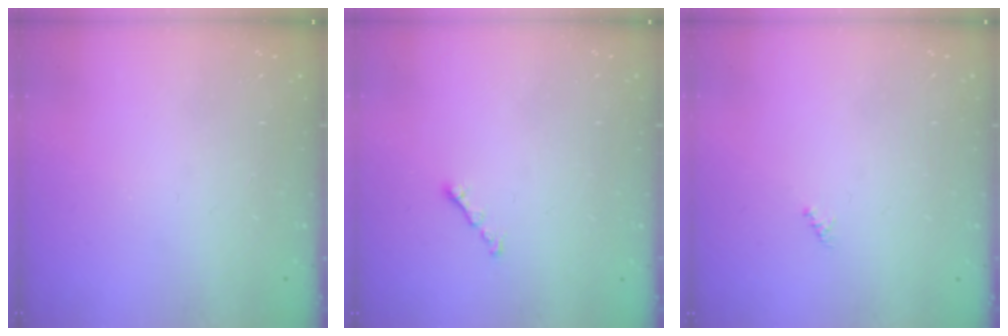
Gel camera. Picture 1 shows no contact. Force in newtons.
{"total": 0.8, "press": 0.7, "slide": 0.4}
{"total": 0.0}